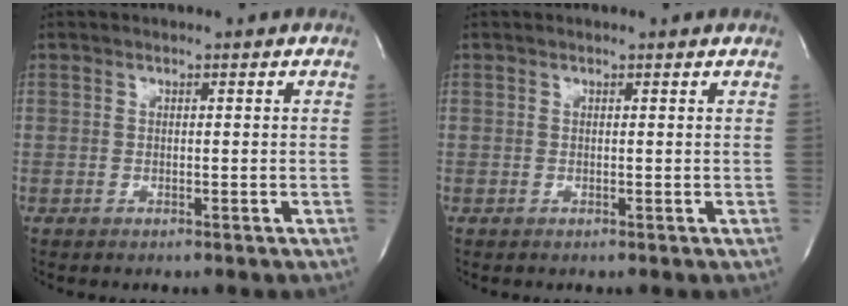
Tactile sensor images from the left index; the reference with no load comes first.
{"total": 1.0, "force": [1.0, 0.0, 0.2], "torque": [-0.013, -0.002, 0.008]}